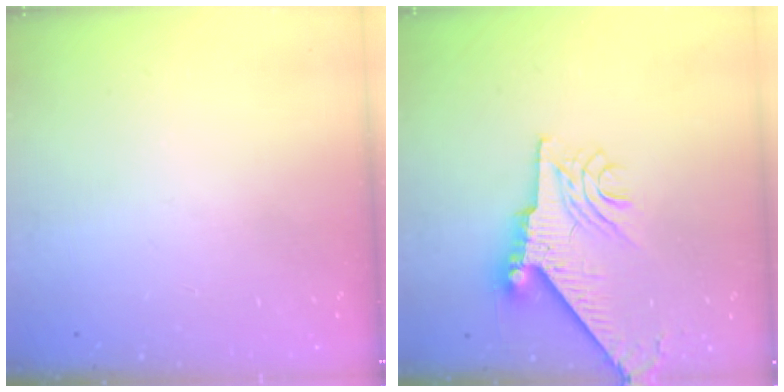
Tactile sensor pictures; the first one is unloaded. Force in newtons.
{"total": 11.4, "press": 11.3, "slide": 1.5}